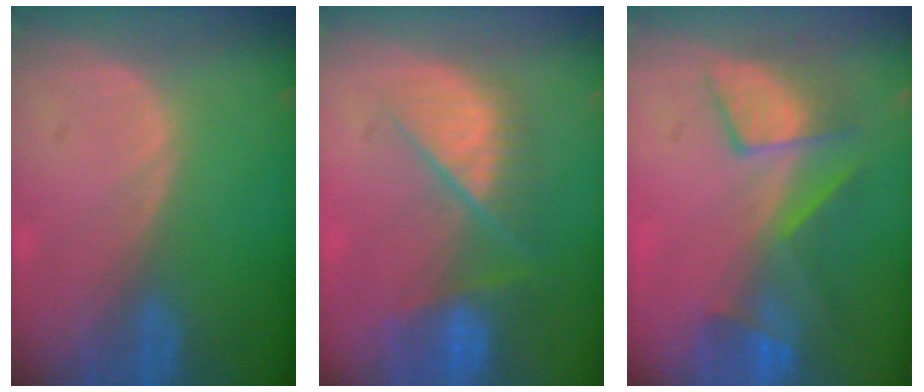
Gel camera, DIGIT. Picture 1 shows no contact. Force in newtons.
{"total": 9.6, "press": 8.2, "slide": 5.1}
{"total": 8.1, "press": 7.6, "slide": 2.7}